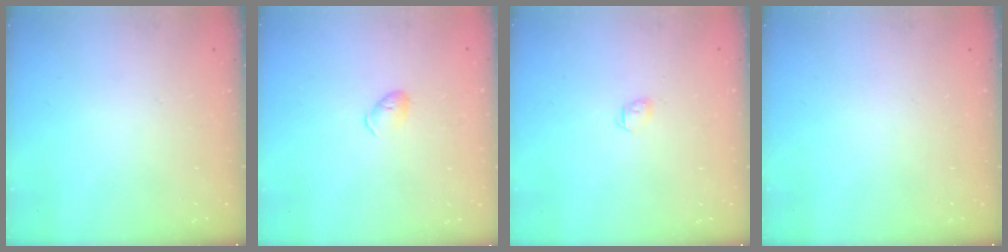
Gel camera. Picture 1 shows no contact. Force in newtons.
{"total": 3.4, "press": 3.4, "slide": 0.6}
{"total": 3.4, "press": 3.3, "slide": 0.8}
{"total": 0.0}